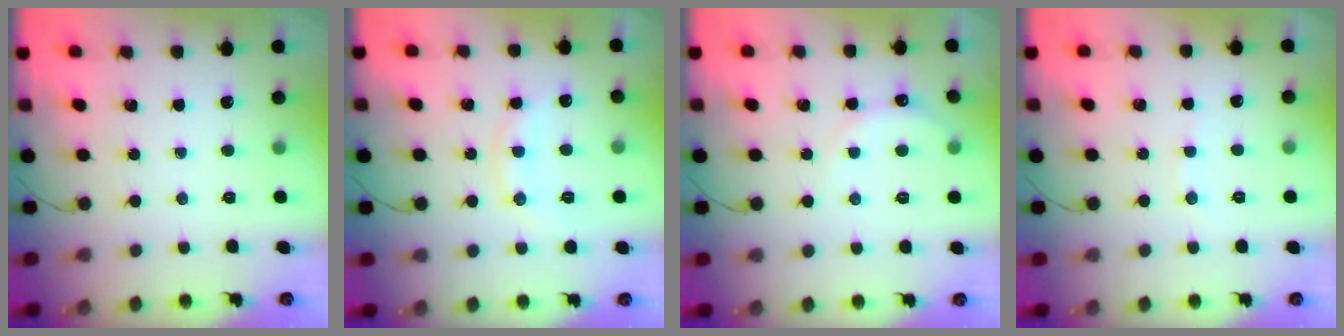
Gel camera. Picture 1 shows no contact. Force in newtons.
{"total": 9.2, "press": 9.1, "slide": 0.5}
{"total": 6.3, "press": 6.2, "slide": 1.3}
{"total": 4.2, "press": 4.2, "slide": 0.7}